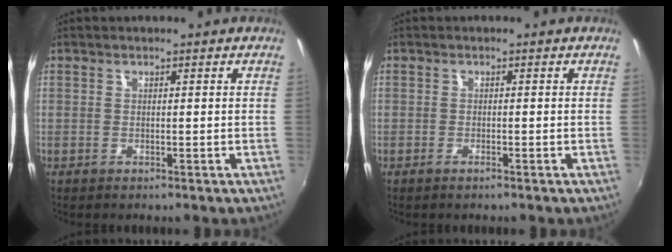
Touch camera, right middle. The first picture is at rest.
{"total": 1.0, "force": [-0.8, 0.1, 0.5], "torque": [-0.011, -0.003, -0.016]}